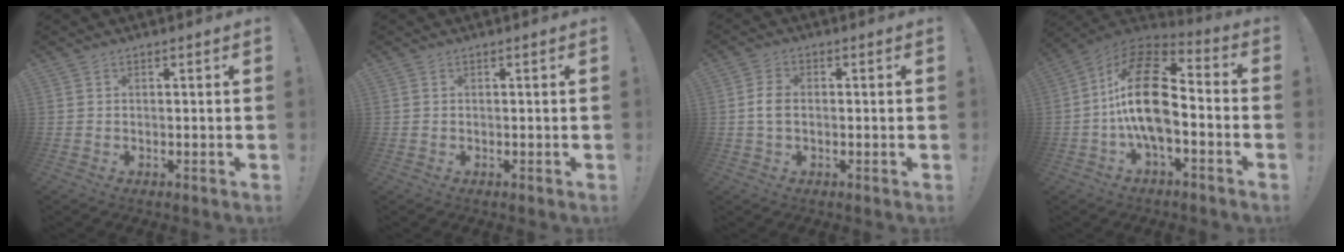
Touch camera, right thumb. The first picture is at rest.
{"total": 0.0}
{"total": 4.4, "force": [-0.4, 2.8, 3.3], "torque": [-0.067, 0.006, -0.010]}
{"total": 21.2, "force": [-1.4, 10.9, 18.1], "torque": [-0.345, 0.023, -0.022]}